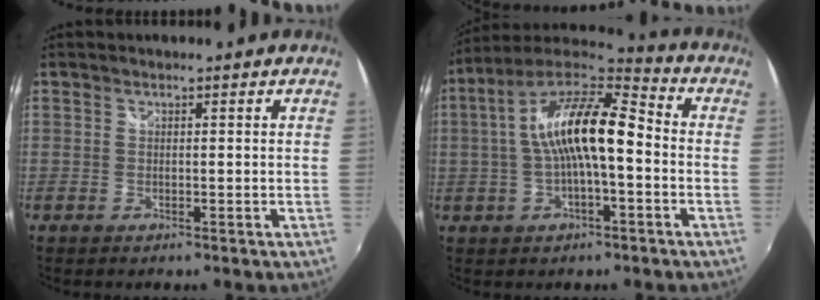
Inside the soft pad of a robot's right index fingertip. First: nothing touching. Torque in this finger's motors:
{"motor_torque": [1.02, -0.28, 1.05, 0.21]}